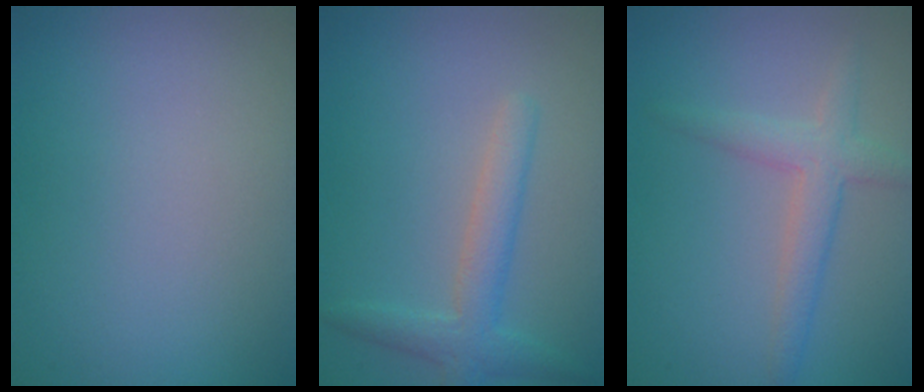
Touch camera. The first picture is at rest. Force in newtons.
{"total": 2.9, "press": 2.9, "slide": 0.1}
{"total": 1.9, "press": 1.8, "slide": 0.3}